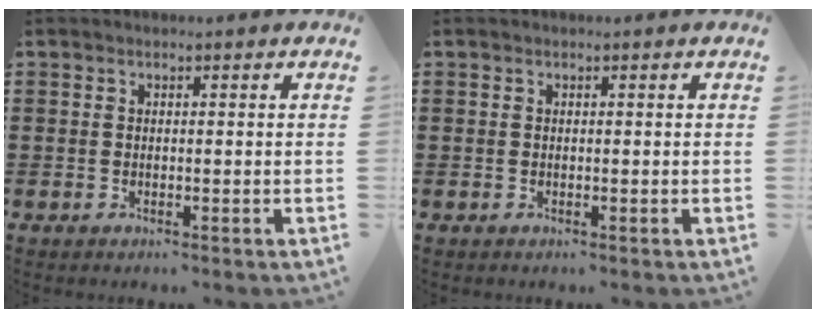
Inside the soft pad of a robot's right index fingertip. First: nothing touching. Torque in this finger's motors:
{"motor_torque": [0.00, 0.00, 0.00, -0.01]}